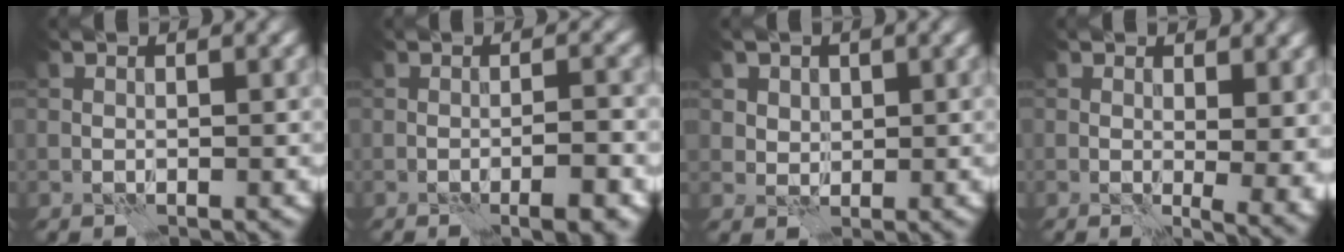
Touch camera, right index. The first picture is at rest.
{"total": 3.3, "force": [-1.2, 0.6, 3.1], "torque": [-0.037, 0.000, -0.017]}
{"total": 2.2, "force": [1.1, 1.8, 0.6], "torque": [-0.014, -0.011, 0.029]}
{"total": 6.0, "force": [1.4, 2.8, 5.1], "torque": [-0.034, -0.006, 0.029]}